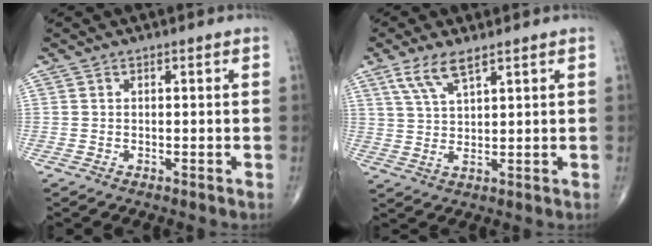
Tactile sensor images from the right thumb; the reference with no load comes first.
{"total": 6.0, "force": [3.7, 1.5, 4.5], "torque": [-0.094, -0.008, 0.079]}